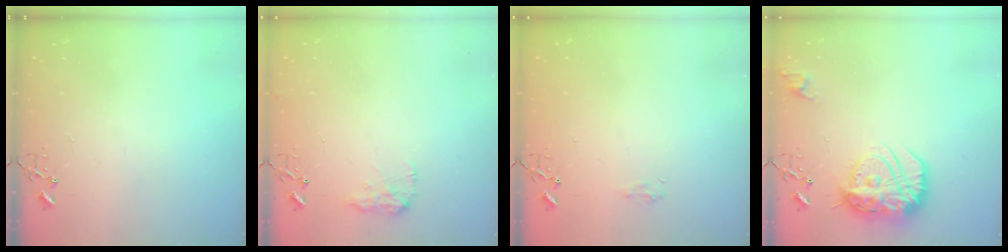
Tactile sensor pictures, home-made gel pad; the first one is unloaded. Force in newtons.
{"total": 8.7, "press": 8.6, "slide": 0.5}
{"total": 6.9, "press": 6.8, "slide": 0.8}
{"total": 18.9, "press": 18.8, "slide": 1.8}